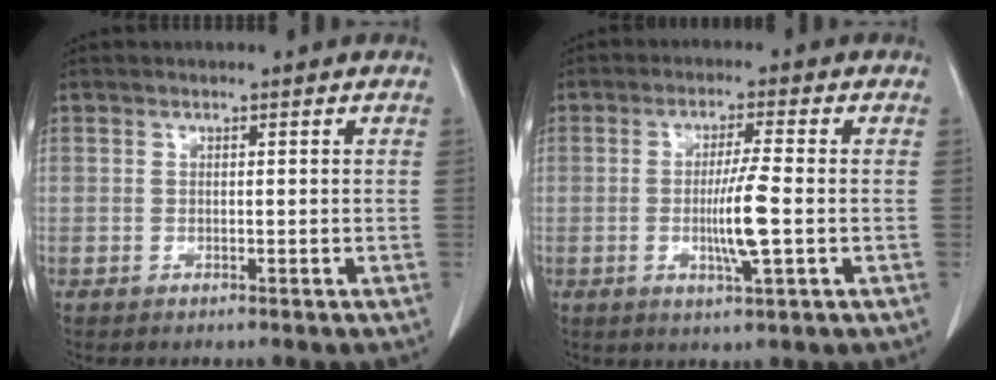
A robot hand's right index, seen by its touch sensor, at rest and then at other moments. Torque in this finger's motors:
{"motor_torque": [1.26, 0.40, 0.19, 0.12]}